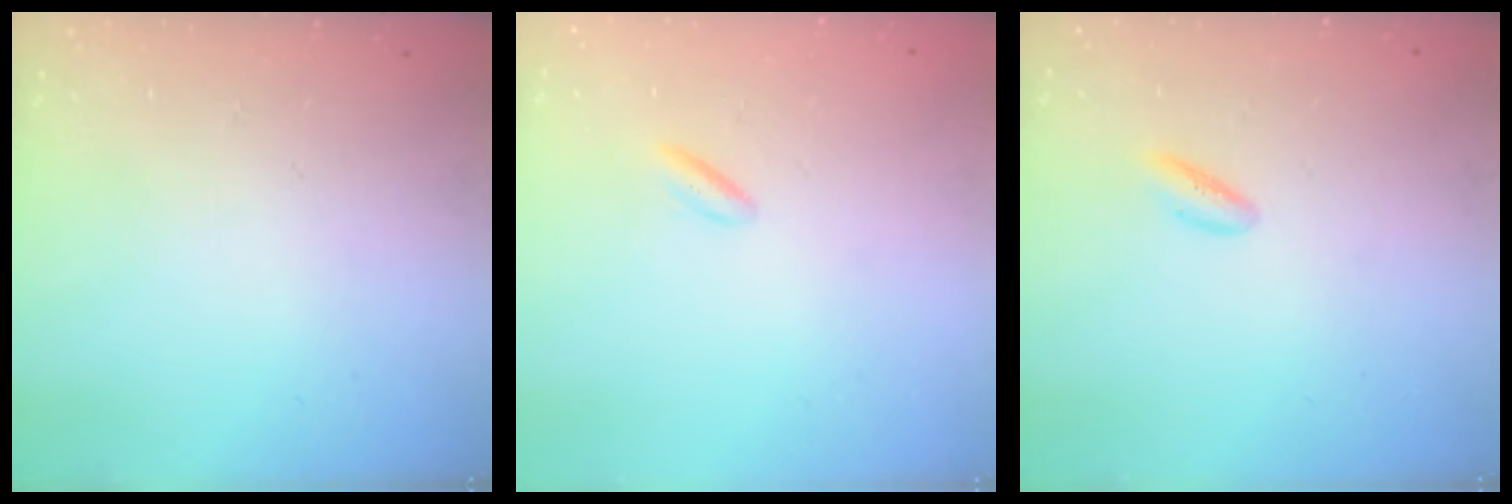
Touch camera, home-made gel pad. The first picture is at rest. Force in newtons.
{"total": 1.8, "press": 1.6, "slide": 0.9}
{"total": 3.0, "press": 2.8, "slide": 0.9}